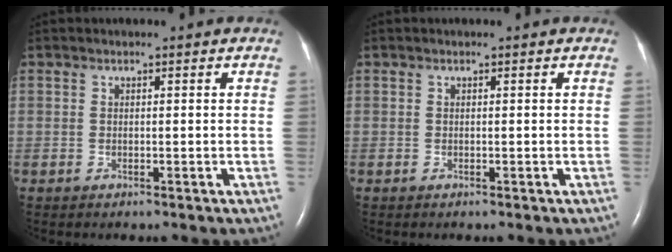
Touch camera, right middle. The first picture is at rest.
{"total": 0.0}